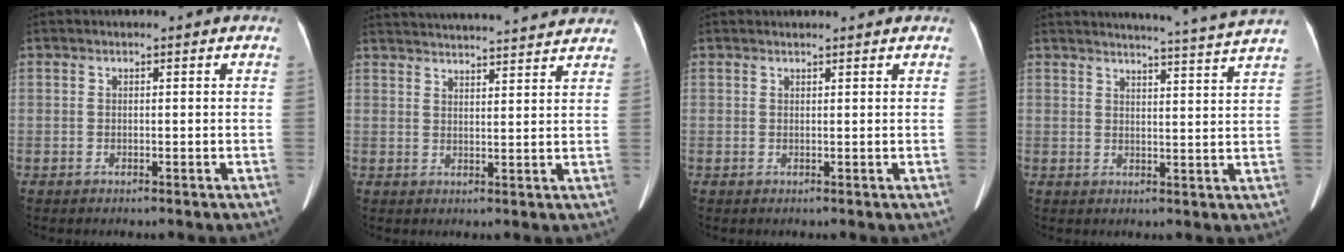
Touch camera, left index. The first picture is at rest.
{"total": 21.1, "force": [20.1, 1.2, 6.5], "torque": [-0.101, 0.001, 0.265]}
{"total": 2.9, "force": [2.8, 0.1, 0.8], "torque": [-0.010, 0.007, 0.033]}
{"total": 10.5, "force": [9.8, -2.7, 2.6], "torque": [-0.037, -0.054, 0.112]}